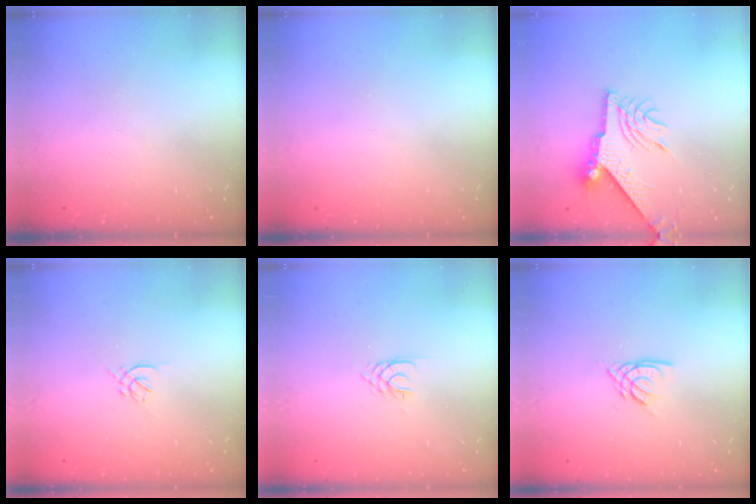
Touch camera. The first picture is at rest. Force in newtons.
{"total": 0.0}
{"total": 9.9, "press": 9.9, "slide": 0.8}
{"total": 1.0, "press": 0.9, "slide": 0.4}
{"total": 1.7, "press": 1.7, "slide": 0.2}
{"total": 3.8, "press": 3.7, "slide": 0.4}